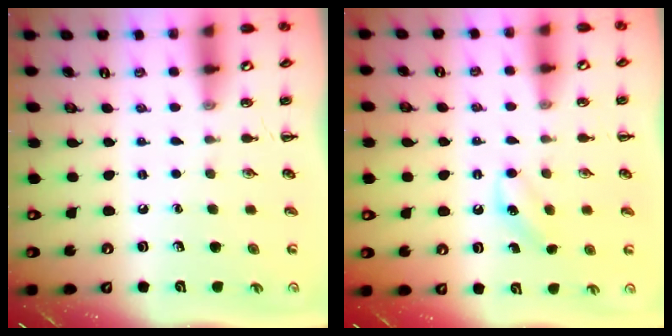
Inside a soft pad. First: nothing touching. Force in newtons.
{"total": 5.5, "press": 5.3, "slide": 1.4}